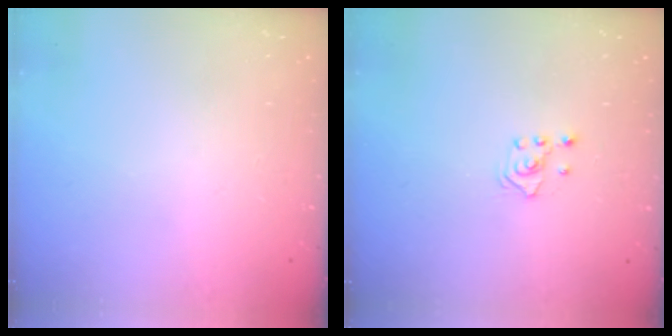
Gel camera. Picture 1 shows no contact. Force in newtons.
{"total": 2.0, "press": 1.8, "slide": 0.9}